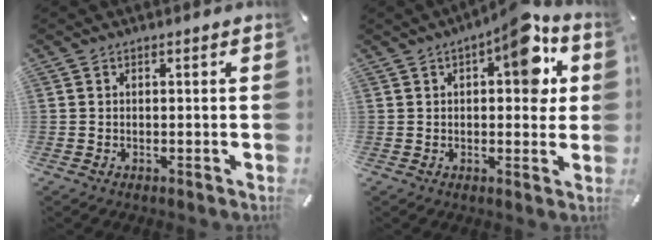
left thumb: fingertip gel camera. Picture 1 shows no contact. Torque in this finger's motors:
{"motor_torque": [2.01, 1.91, 1.04, -1.14, 0.21]}